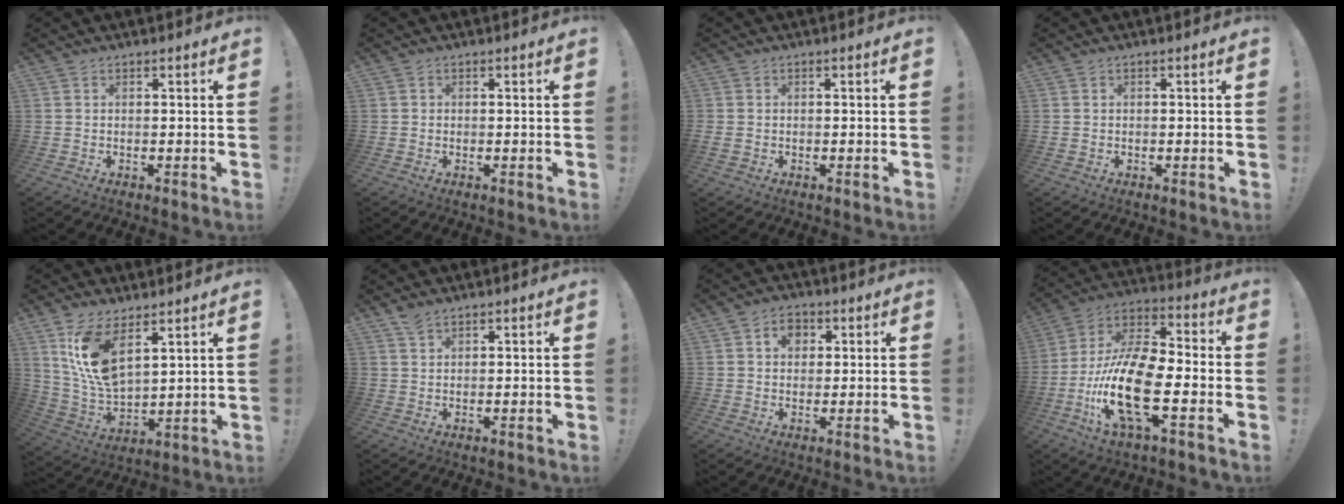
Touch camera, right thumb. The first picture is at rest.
{"total": 0.6, "force": [-0.1, 0.6, 0.2], "torque": [-0.009, 0.004, 0.000]}
{"total": 1.6, "force": [-0.6, 1.3, 0.7], "torque": [-0.011, 0.003, -0.010]}
{"total": 0.6, "force": [-0.3, 0.5, 0.0], "torque": [0.001, 0.001, -0.005]}
{"total": 13.5, "force": [8.1, 6.2, 8.9], "torque": [-0.182, -0.043, 0.151]}
{"total": 2.8, "force": [2.3, 1.0, 1.3], "torque": [-0.013, -0.011, 0.040]}
{"total": 5.3, "force": [1.7, 4.3, 2.6], "torque": [-0.039, 0.006, 0.028]}
{"total": 21.7, "force": [-6.2, 9.2, 18.6], "torque": [-0.386, 0.025, -0.101]}